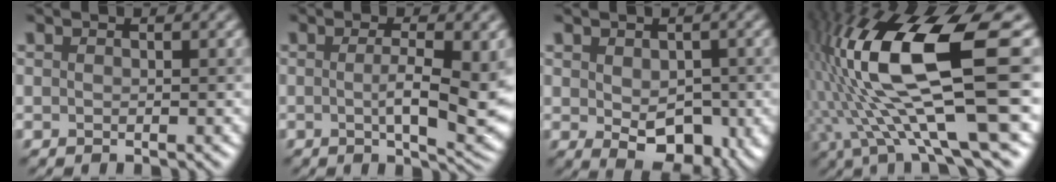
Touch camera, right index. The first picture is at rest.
{"total": 6.6, "force": [-0.2, 1.5, 6.5], "torque": [-0.105, -0.008, 0.001]}
{"total": 5.9, "force": [-0.9, 3.5, 4.6], "torque": [-0.075, -0.016, -0.005]}
{"total": 13.8, "force": [0.8, 3.4, 13.4], "torque": [-0.254, 0.007, 0.017]}